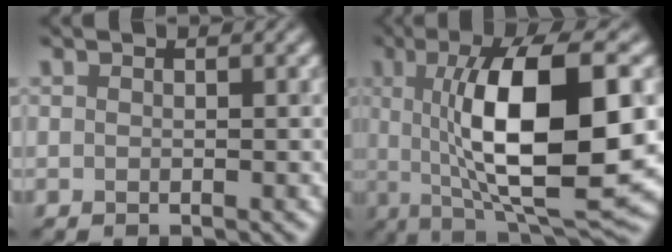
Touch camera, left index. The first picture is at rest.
{"total": 13.5, "force": [0.7, 4.0, 12.8], "torque": [-0.190, -0.001, 0.011]}